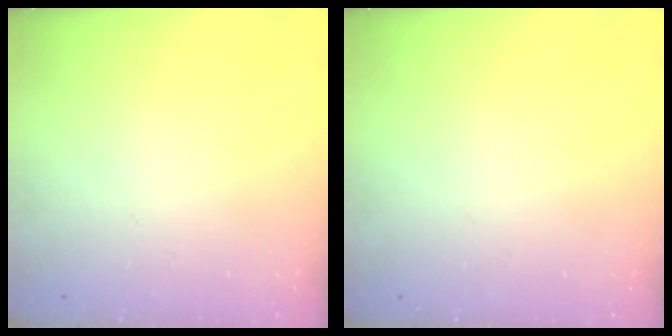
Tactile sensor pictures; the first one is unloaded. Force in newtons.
{"total": 0.0}